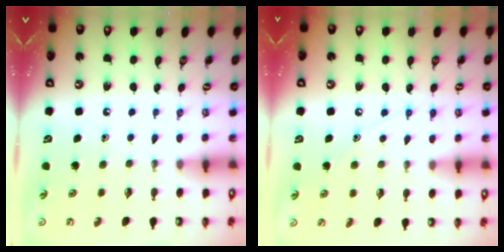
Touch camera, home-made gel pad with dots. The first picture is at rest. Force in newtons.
{"total": 6.8, "press": 6.8, "slide": 0.3}